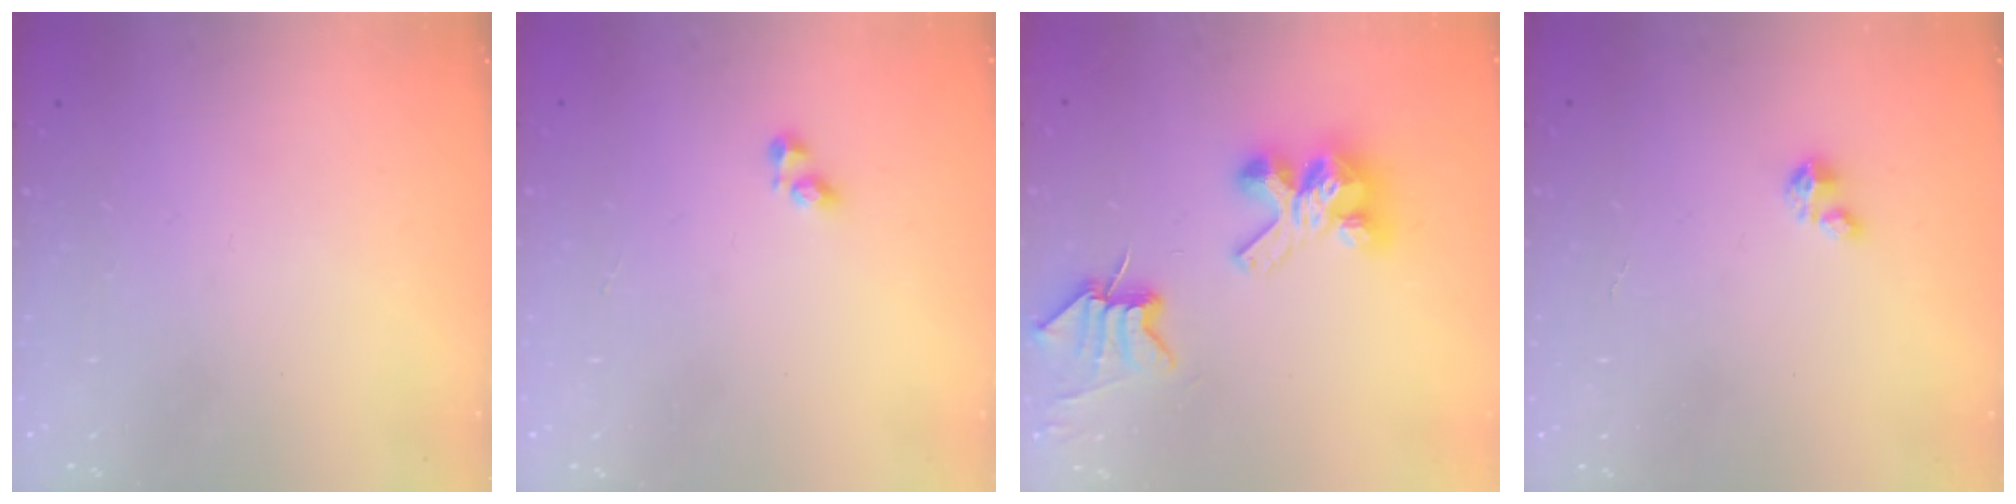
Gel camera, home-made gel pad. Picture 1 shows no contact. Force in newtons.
{"total": 2.4, "press": 2.3, "slide": 0.6}
{"total": 9.8, "press": 9.8, "slide": 1.0}
{"total": 2.0, "press": 2.0, "slide": 0.1}